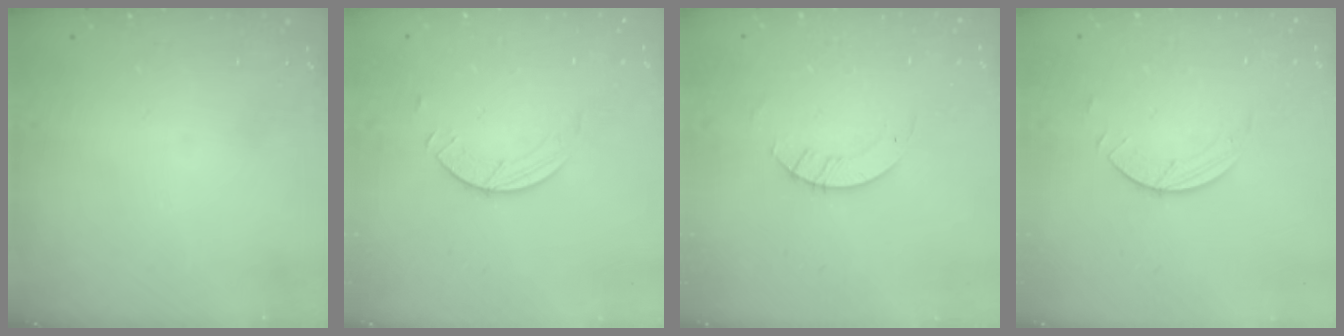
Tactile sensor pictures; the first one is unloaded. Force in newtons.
{"total": 2.5, "press": 2.4, "slide": 0.2}
{"total": 2.9, "press": 2.9, "slide": 0.3}
{"total": 2.0, "press": 2.0, "slide": 0.2}